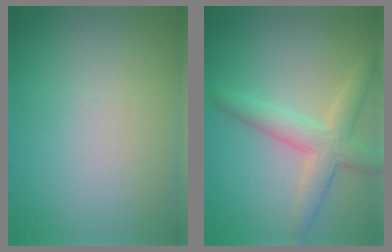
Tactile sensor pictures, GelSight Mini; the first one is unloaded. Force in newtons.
{"total": 4.2, "press": 4.2, "slide": 0.3}